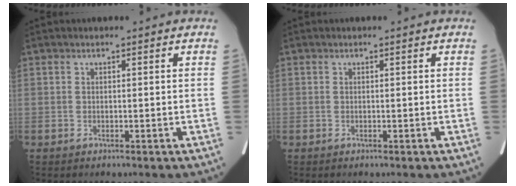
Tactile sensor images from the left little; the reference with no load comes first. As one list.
[{"total": 0.0}]